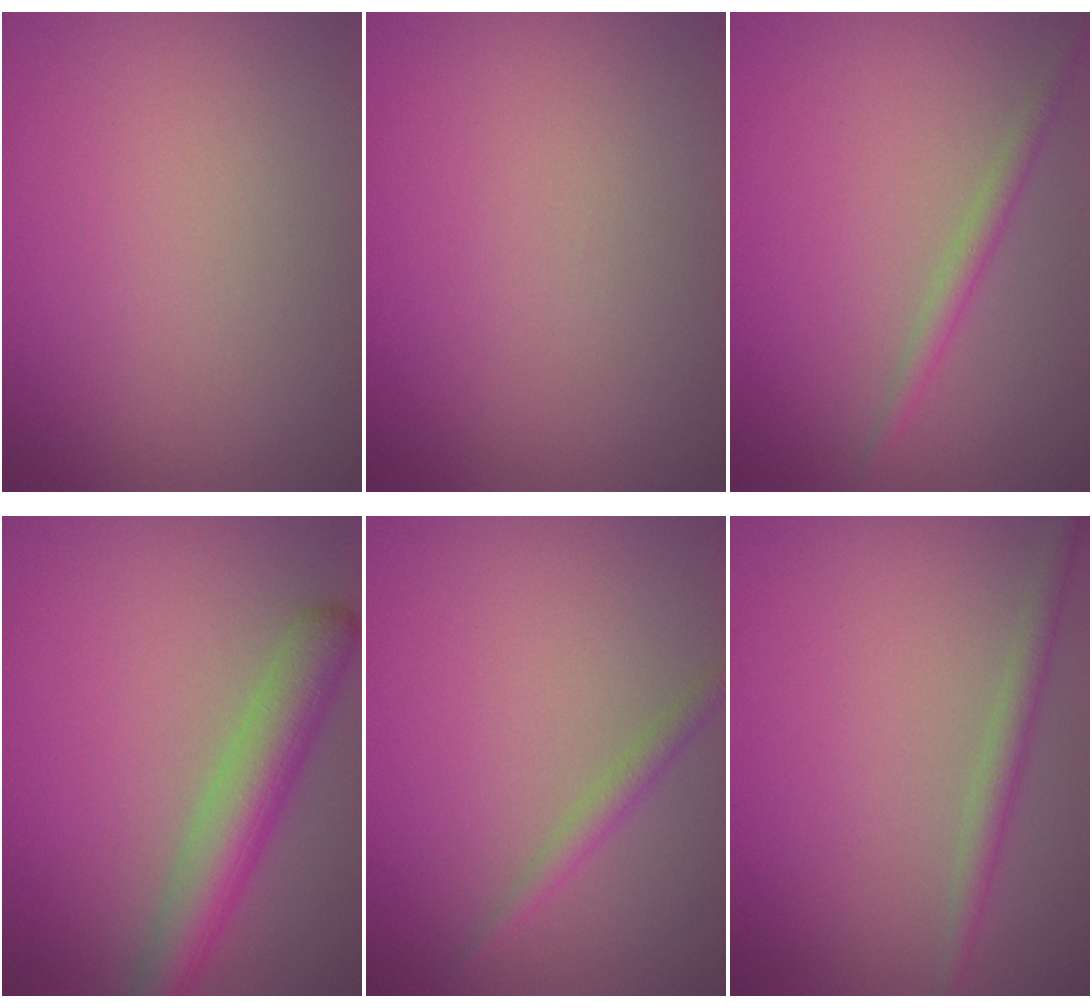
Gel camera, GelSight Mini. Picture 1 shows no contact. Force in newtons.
{"total": 0.0}
{"total": 1.6, "press": 1.6, "slide": 0.1}
{"total": 5.1, "press": 5.1, "slide": 0.2}
{"total": 1.6, "press": 1.6, "slide": 0.0}
{"total": 1.9, "press": 1.9, "slide": 0.0}